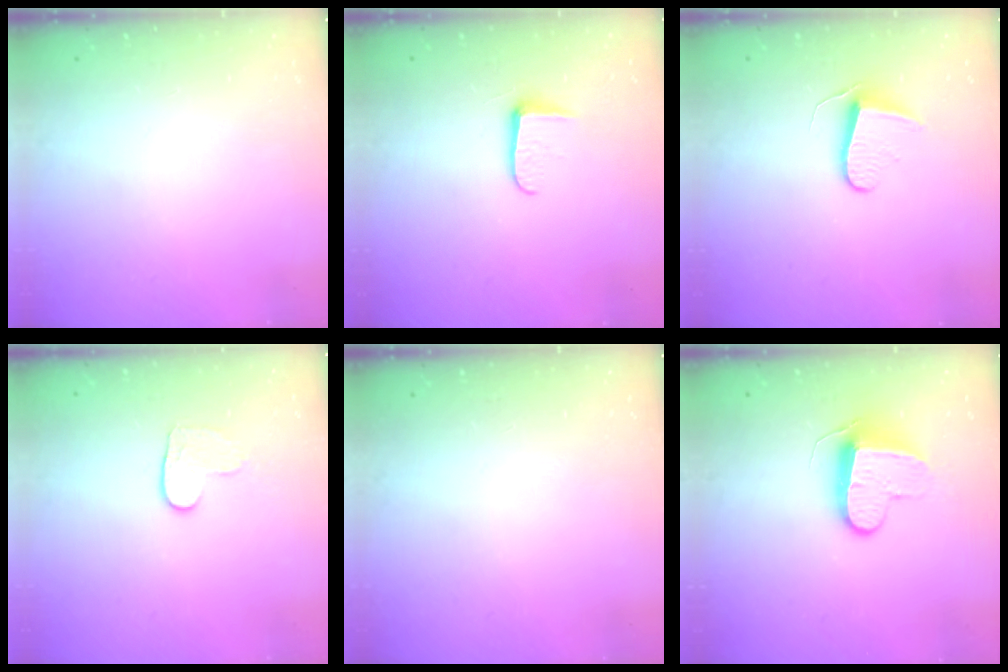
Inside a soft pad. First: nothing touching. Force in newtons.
{"total": 5.4, "press": 5.4, "slide": 0.7}
{"total": 7.0, "press": 7.0, "slide": 0.6}
{"total": 5.6, "press": 5.5, "slide": 0.5}
{"total": 0.0}
{"total": 9.6, "press": 9.6, "slide": 0.2}